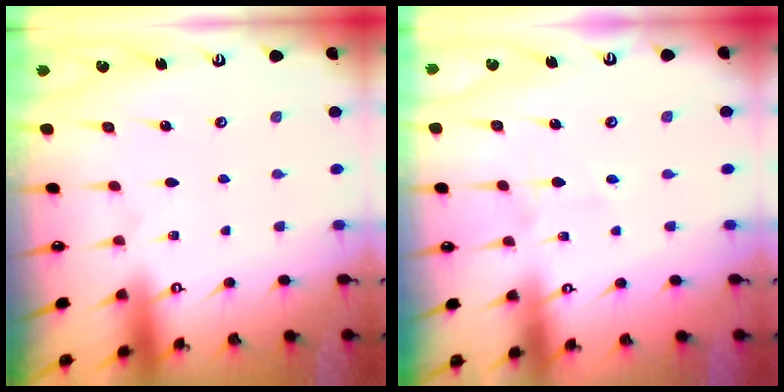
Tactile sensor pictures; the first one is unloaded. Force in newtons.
{"total": 2.7, "press": 2.6, "slide": 0.3}